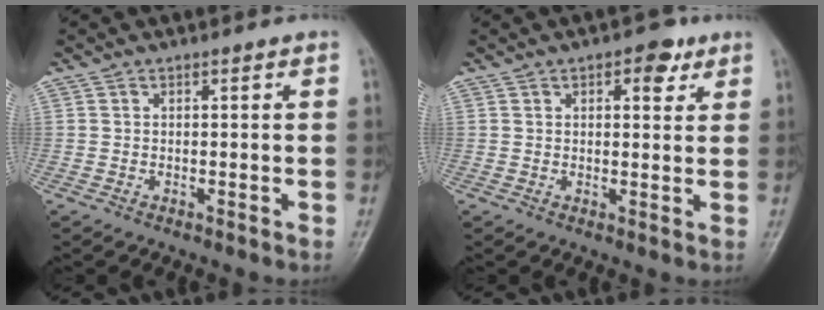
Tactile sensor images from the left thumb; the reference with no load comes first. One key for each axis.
{"total": 4.7, "fx": 2.5, "fy": 2.4, "fz": 3.2, "tx": -0.025, "ty": -0.007, "tz": 0.027}